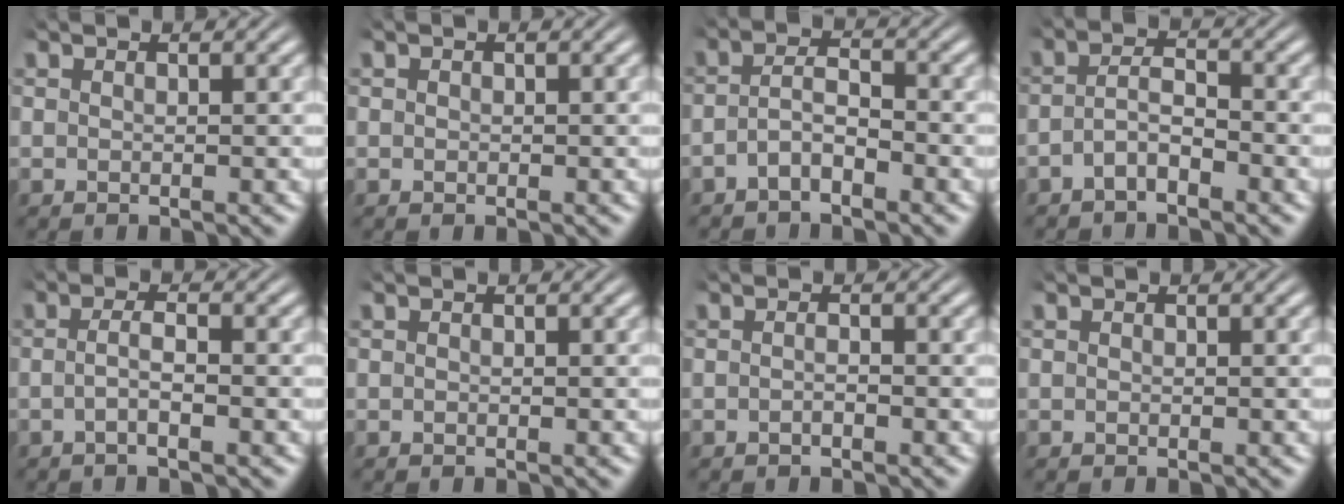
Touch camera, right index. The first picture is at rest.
{"total": 0.0}
{"total": 3.2, "force": [-2.2, 1.5, 1.8], "torque": [-0.034, -0.010, -0.038]}
{"total": 3.1, "force": [-2.2, 1.4, 1.6], "torque": [-0.031, -0.010, -0.038]}
{"total": 2.3, "force": [-1.2, 0.3, 2.0], "torque": [-0.037, -0.005, -0.023]}
{"total": 0.0}
{"total": 1.0, "force": [-0.8, 0.3, 0.5], "torque": [-0.010, 0.000, -0.016]}
{"total": 0.0}